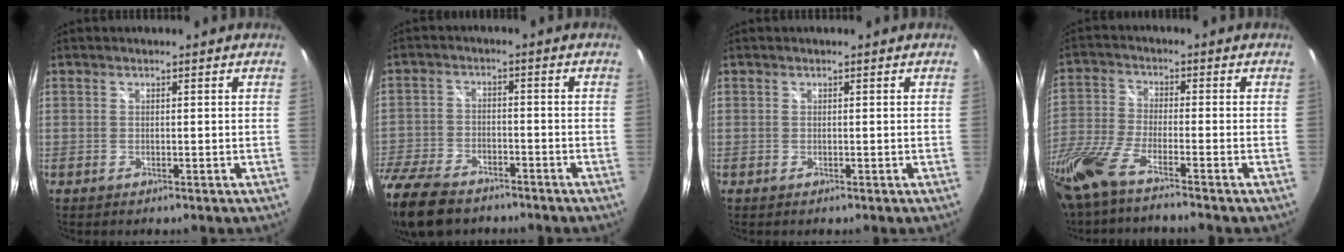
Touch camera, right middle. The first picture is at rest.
{"total": 16.0, "force": [-11.8, 7.8, 7.6], "torque": [-0.208, -0.025, -0.217]}
{"total": 0.0}
{"total": 11.6, "force": [-9.0, 1.3, 7.2], "torque": [-0.170, -0.034, -0.177]}